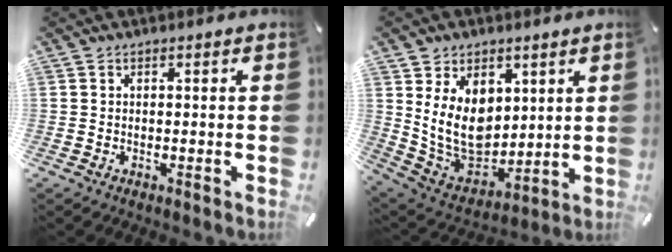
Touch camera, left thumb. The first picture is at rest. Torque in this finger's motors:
{"motor_torque": [0.81, 0.48, 1.83, -0.68, 0.33]}